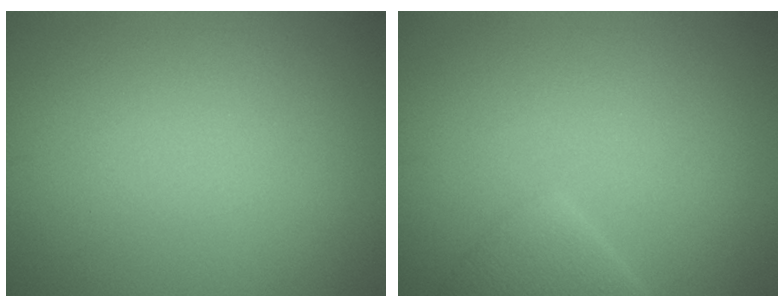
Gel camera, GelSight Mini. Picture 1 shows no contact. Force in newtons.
{"total": 2.3, "press": 2.3, "slide": 0.3}